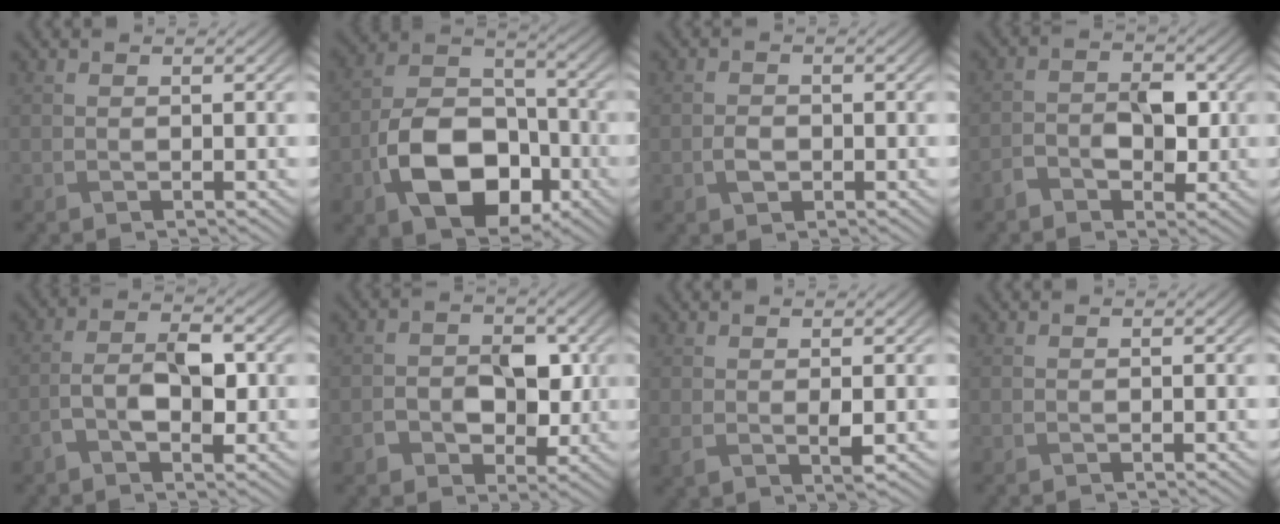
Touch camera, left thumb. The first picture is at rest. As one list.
[{"total": 12.9, "force": [-5.0, 8.3, 8.5], "torque": [-0.177, -0.014, -0.098]}, {"total": 1.7, "force": [-0.6, 1.2, 1.1], "torque": [-0.025, 0.000, -0.012]}, {"total": 4.2, "force": [-1.4, 2.6, 3.0], "torque": [-0.051, 0.002, -0.027]}, {"total": 5.6, "force": [-1.6, 2.5, 4.7], "torque": [-0.093, 0.008, -0.034]}, {"total": 5.5, "force": [-0.8, 3.9, 3.8], "torque": [-0.058, -0.007, -0.015]}, {"total": 2.3, "force": [0.3, 1.0, 2.0], "torque": [-0.045, -0.008, 0.010]}, {"total": 0.0}]